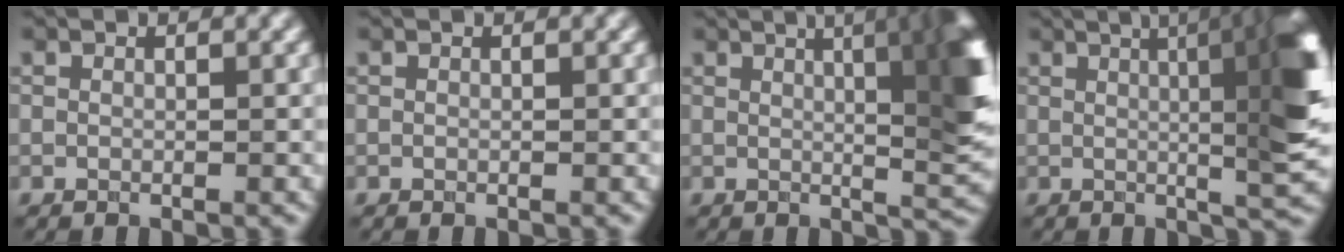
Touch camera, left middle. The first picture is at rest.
{"total": 0.0}
{"total": 13.5, "force": [3.7, 5.3, 11.8], "torque": [-0.091, 0.038, 0.032]}
{"total": 14.8, "force": [2.4, 5.3, 13.6], "torque": [-0.094, 0.036, 0.014]}